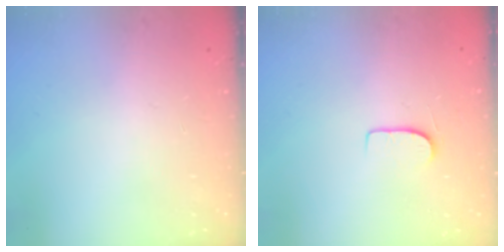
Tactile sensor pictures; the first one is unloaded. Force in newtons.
{"total": 6.1, "press": 6.1, "slide": 0.5}